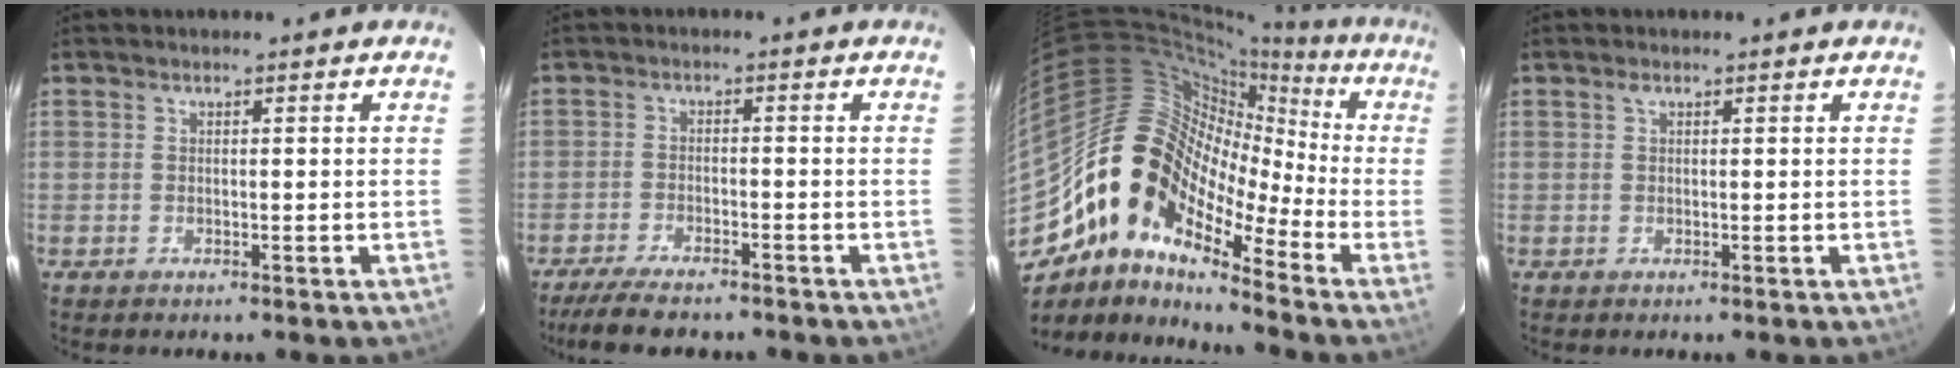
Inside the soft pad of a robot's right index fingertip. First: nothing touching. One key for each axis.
{"total": 8.6, "fx": -7.3, "fy": 1.8, "fz": 4.0, "tx": -0.099, "ty": -0.021, "tz": -0.125}
{"total": 15.2, "fx": -8.2, "fy": 9.1, "fz": 9.1, "tx": -0.142, "ty": 0.017, "tz": -0.180}
{"total": 0.5, "fx": 0.3, "fy": 0.3, "fz": 0.3, "tx": -0.005, "ty": 0.003, "tz": 0.004}